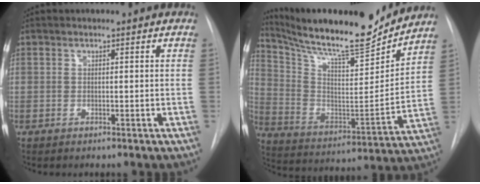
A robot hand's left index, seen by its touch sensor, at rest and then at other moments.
{"total": 21.1, "force": [19.3, 1.9, 8.5], "torque": [-0.163, -0.039, 0.309]}